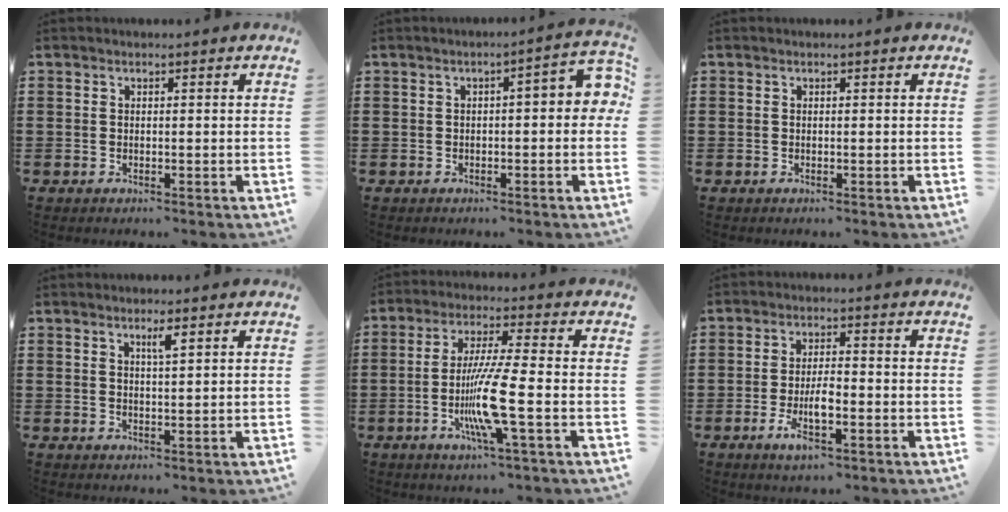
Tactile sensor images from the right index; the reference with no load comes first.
{"total": 3.7, "force": [-0.3, 1.2, 3.5], "torque": [-0.056, 0.002, -0.010]}
{"total": 0.0}
{"total": 2.0, "force": [1.1, 0.2, 1.6], "torque": [-0.026, -0.001, 0.016]}
{"total": 9.4, "force": [-2.8, 0.1, 9.0], "torque": [-0.186, -0.022, -0.059]}
{"total": 5.8, "force": [-2.1, 1.6, 5.2], "torque": [-0.107, -0.004, -0.042]}